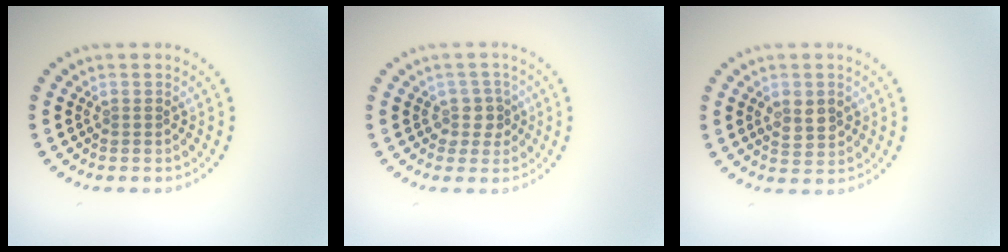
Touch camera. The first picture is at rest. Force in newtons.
{"total": 2.0, "press": 1.7, "slide": 1.2}
{"total": 2.3, "press": 2.3, "slide": 0.2}